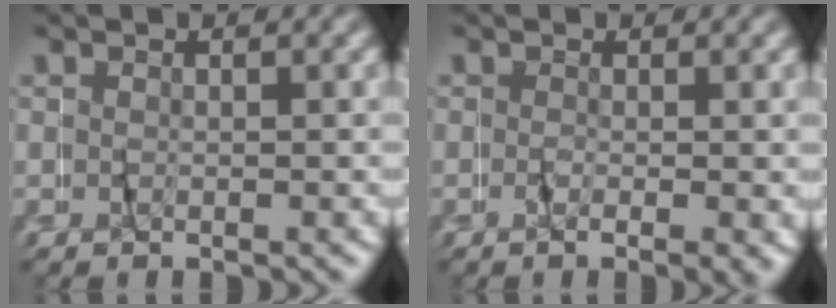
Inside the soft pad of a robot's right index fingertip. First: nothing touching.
{"total": 2.2, "force": [-0.5, 0.3, 2.1], "torque": [-0.031, -0.009, -0.004]}